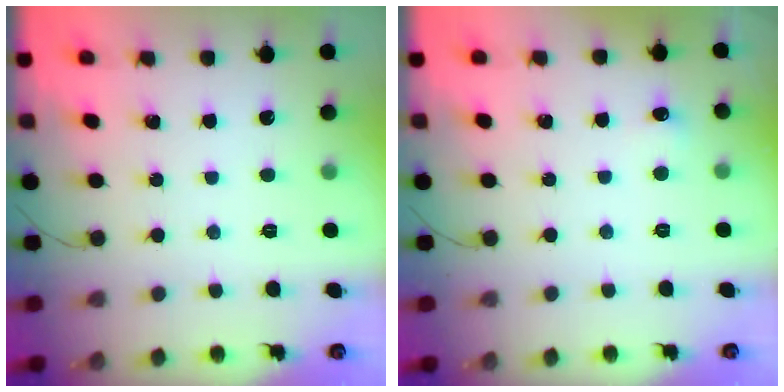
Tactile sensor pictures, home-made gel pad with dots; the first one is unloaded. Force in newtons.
{"total": 3.8, "press": 3.6, "slide": 1.1}